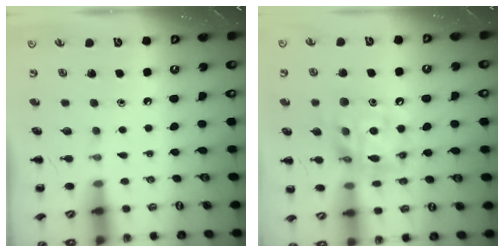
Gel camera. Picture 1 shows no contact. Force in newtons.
{"total": 14.7, "press": 14.3, "slide": 3.7}